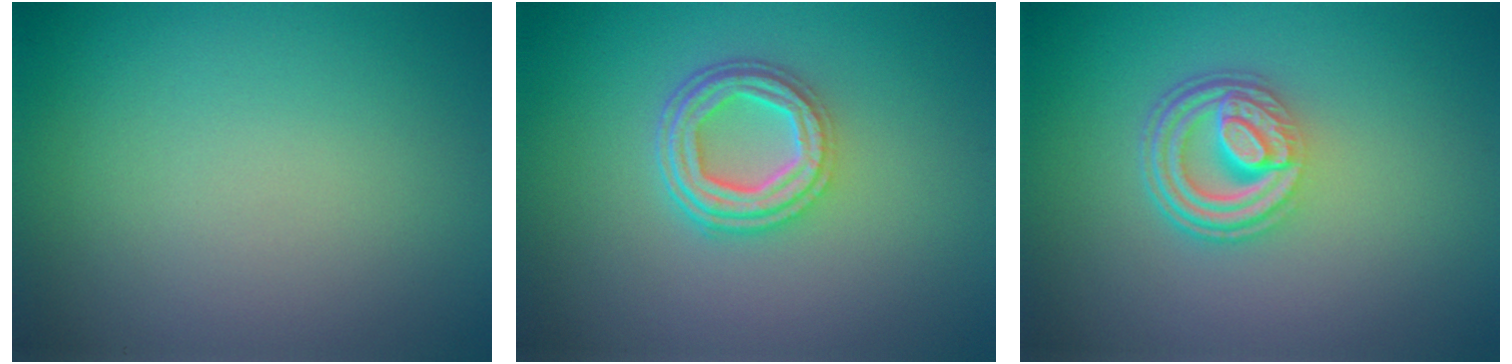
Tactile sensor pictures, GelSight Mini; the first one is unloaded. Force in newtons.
{"total": 4.3, "press": 3.3, "slide": 2.9}
{"total": 4.7, "press": 3.3, "slide": 3.3}